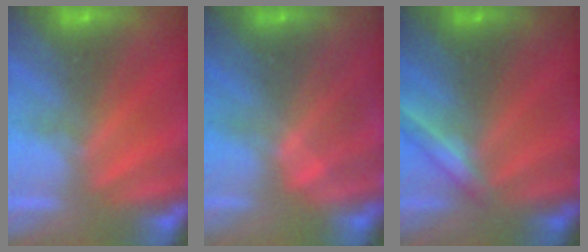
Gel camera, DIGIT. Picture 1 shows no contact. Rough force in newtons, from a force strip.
{"total": 1.7}
{"total": 1.9}